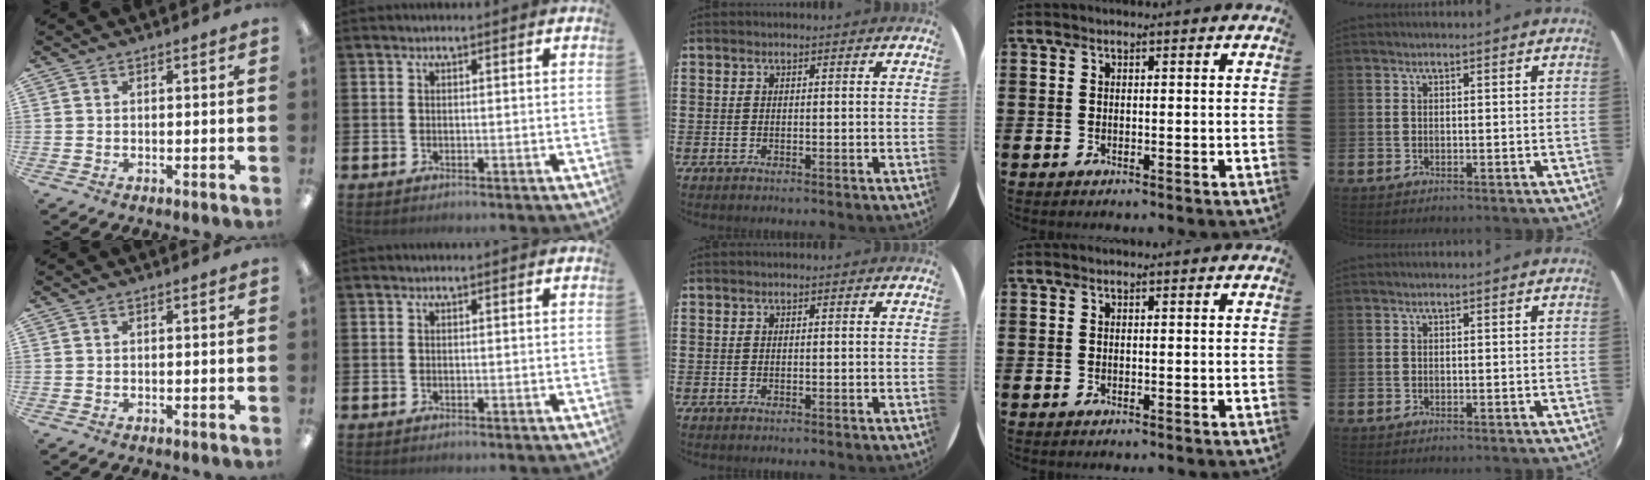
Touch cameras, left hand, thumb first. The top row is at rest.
{}